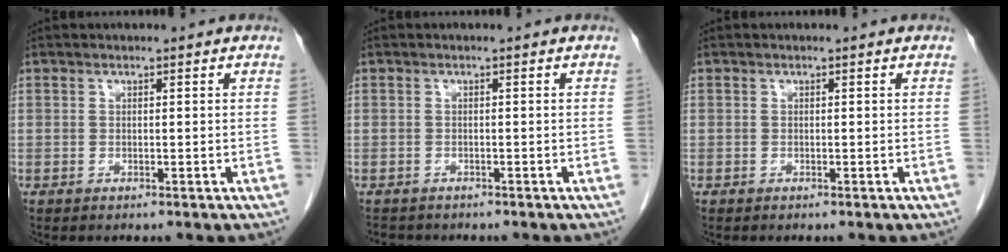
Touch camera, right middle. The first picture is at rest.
{"total": 2.7, "force": [-2.4, 1.2, 0.5], "torque": [-0.011, -0.003, -0.034]}
{"total": 0.0}